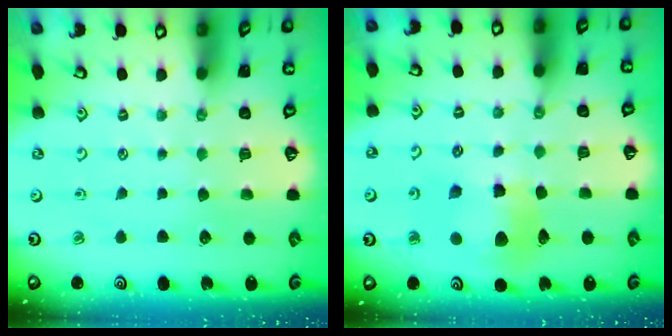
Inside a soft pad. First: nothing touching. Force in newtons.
{"total": 11.5, "press": 11.4, "slide": 1.5}